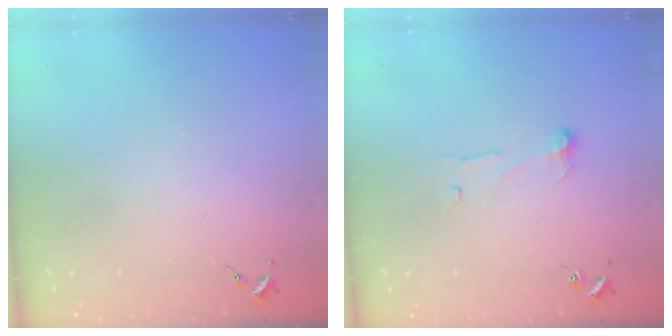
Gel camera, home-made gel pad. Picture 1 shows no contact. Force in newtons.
{"total": 5.7, "press": 5.7, "slide": 0.4}